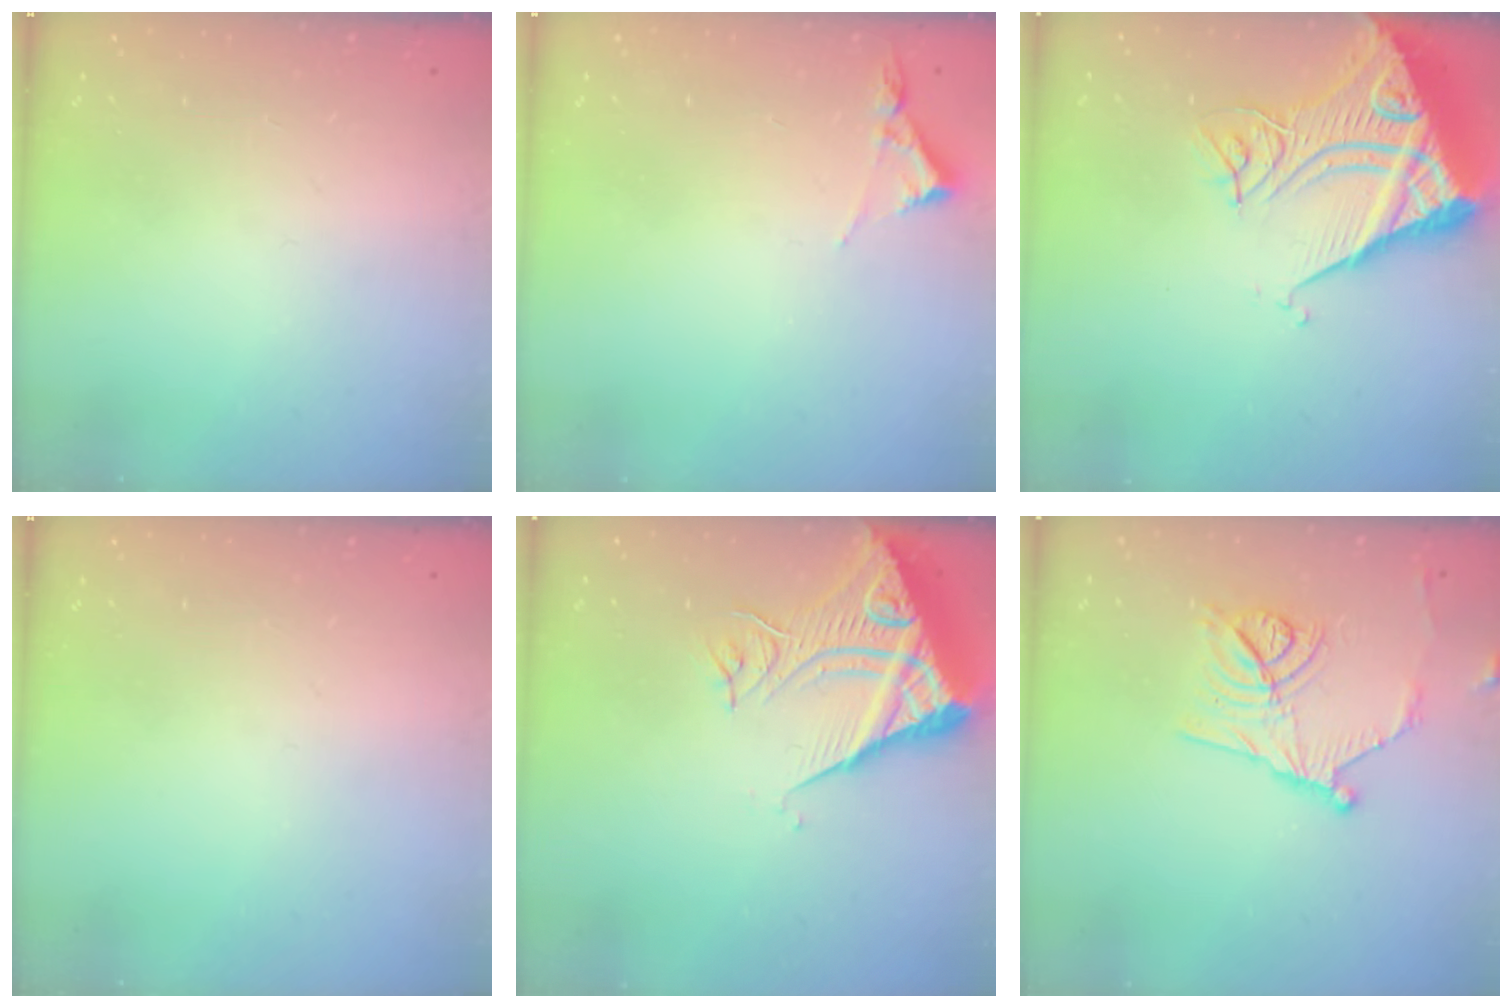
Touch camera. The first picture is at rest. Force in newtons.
{"total": 3.2, "press": 3.2, "slide": 0.5}
{"total": 16.3, "press": 16.2, "slide": 1.9}
{"total": 0.0}
{"total": 11.1, "press": 11.0, "slide": 1.3}
{"total": 13.6, "press": 13.4, "slide": 2.4}